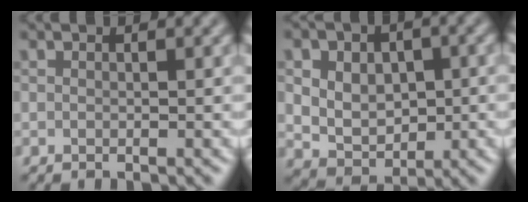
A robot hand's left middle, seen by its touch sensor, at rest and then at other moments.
{"total": 8.1, "force": [1.9, 6.1, 5.0], "torque": [-0.079, 0.033, 0.023]}